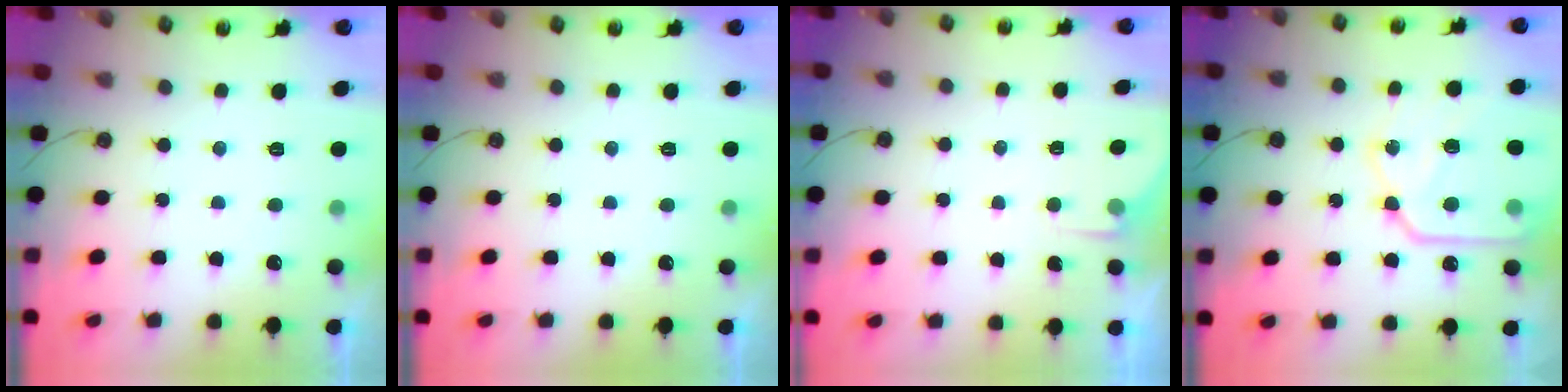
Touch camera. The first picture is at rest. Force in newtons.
{"total": 0.0}
{"total": 3.1, "press": 3.1, "slide": 0.5}
{"total": 17.1, "press": 17.0, "slide": 1.6}